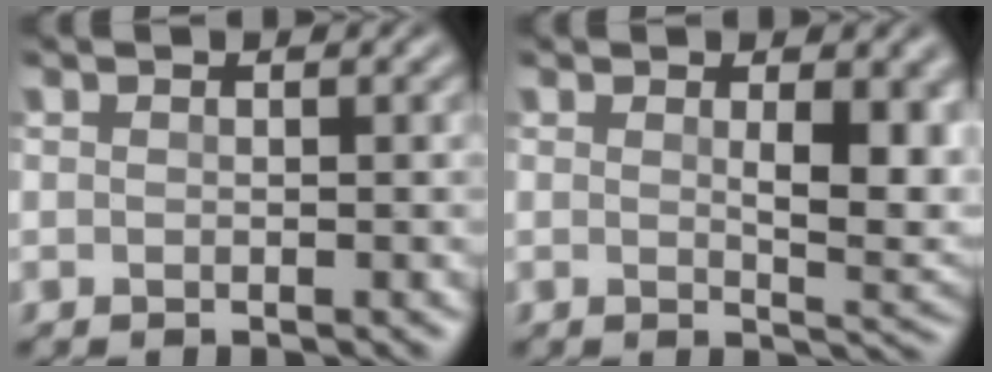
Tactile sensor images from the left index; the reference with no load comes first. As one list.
[{"total": 5.4, "force": [1.0, 1.7, 5.0], "torque": [-0.065, -0.010, 0.026]}]